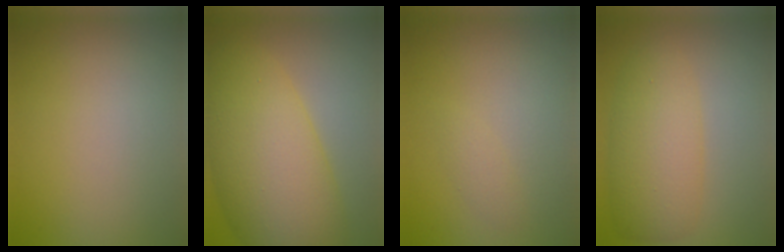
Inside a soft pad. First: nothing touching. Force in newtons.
{"total": 11.1, "press": 11.1, "slide": 0.3}
{"total": 0.8, "press": 0.8, "slide": 0.0}
{"total": 5.5, "press": 5.5, "slide": 0.1}